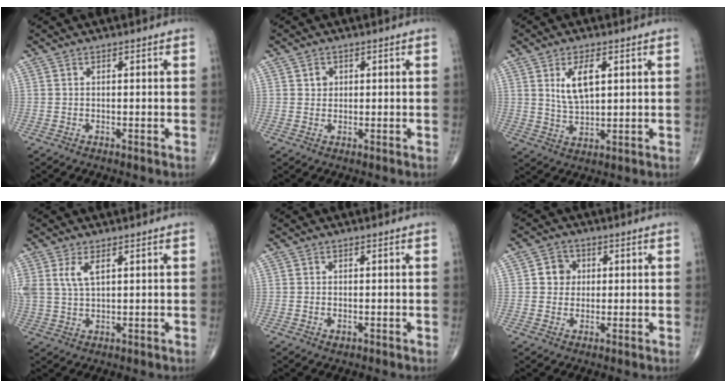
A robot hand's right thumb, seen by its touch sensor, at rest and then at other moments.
{"total": 1.8, "force": [0.6, 1.6, 0.7], "torque": [-0.001, -0.002, 0.008]}
{"total": 7.2, "force": [2.4, 3.2, 5.9], "torque": [-0.104, -0.013, 0.050]}
{"total": 5.4, "force": [2.2, 2.5, 4.2], "torque": [-0.094, -0.001, 0.053]}
{"total": 1.0, "force": [-0.3, 0.7, 0.7], "torque": [-0.011, 0.001, 0.000]}
{"total": 4.4, "force": [0.7, 4.0, 1.6], "torque": [0.001, 0.005, 0.005]}